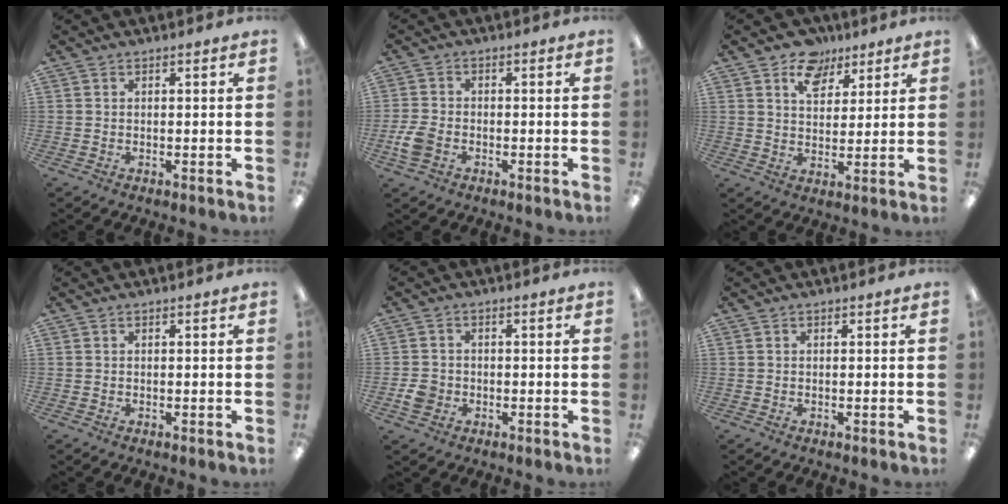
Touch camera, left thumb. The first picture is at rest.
{"total": 5.1, "force": [-2.0, 3.4, 3.2], "torque": [-0.068, 0.008, -0.038]}
{"total": 8.9, "force": [5.7, 5.9, 3.6], "torque": [-0.052, -0.023, 0.102]}
{"total": 0.0}
{"total": 3.6, "force": [-1.1, 3.0, 1.5], "torque": [-0.015, 0.003, -0.021]}
{"total": 0.0}